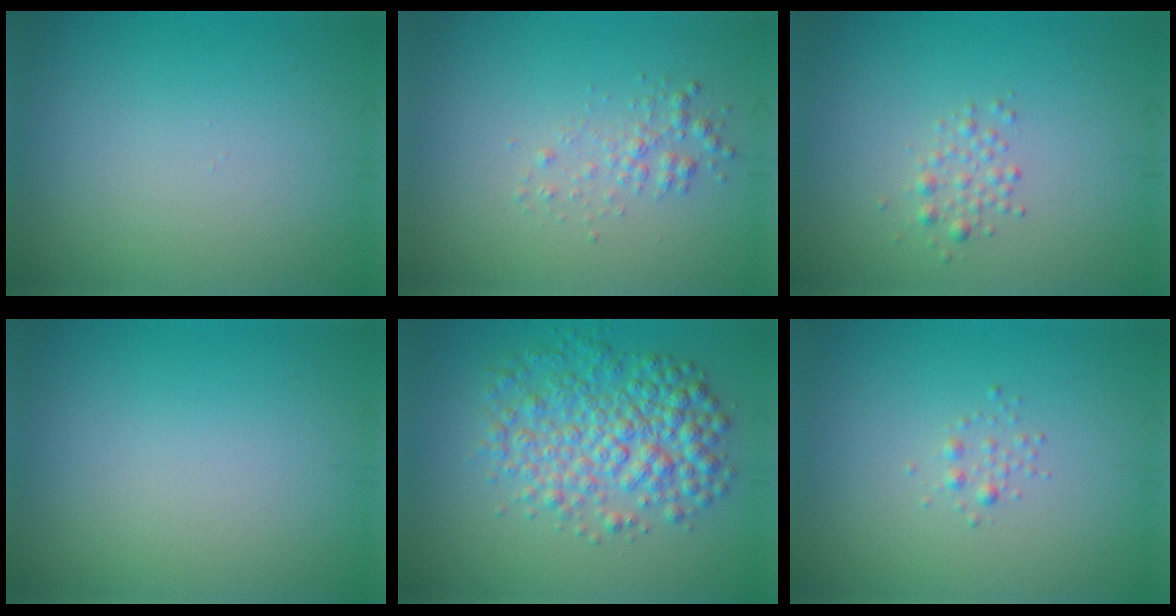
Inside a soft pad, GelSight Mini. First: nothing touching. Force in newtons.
{"total": 1.6, "press": 1.6, "slide": 0.0}
{"total": 1.4, "press": 1.4, "slide": 0.1}
{"total": 0.0}
{"total": 6.1, "press": 6.0, "slide": 0.1}
{"total": 0.8, "press": 0.8, "slide": 0.0}